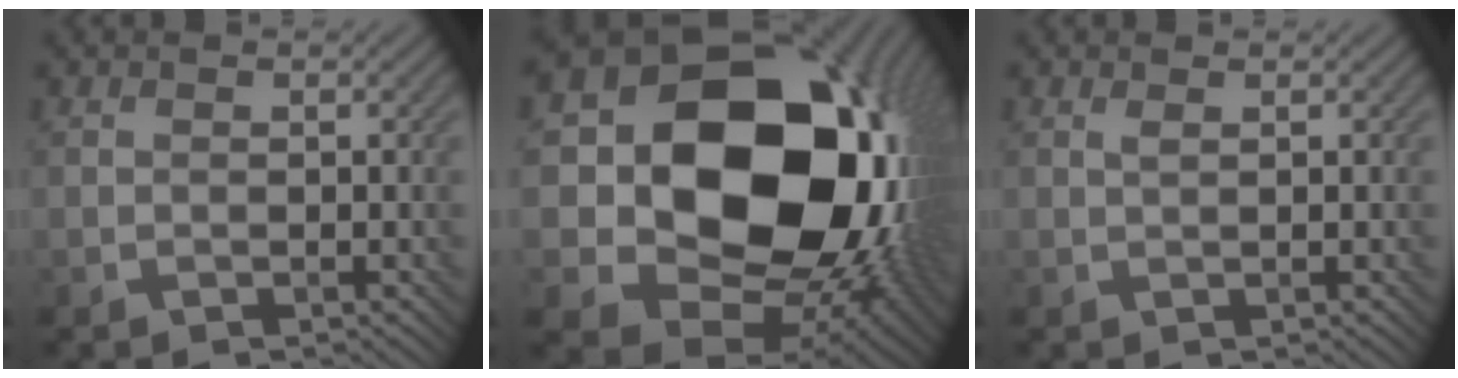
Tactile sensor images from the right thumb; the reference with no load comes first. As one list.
[{"total": 22.8, "force": [2.9, 18.3, 13.3], "torque": [-0.297, -0.039, 0.104]}, {"total": 0.8, "force": [0.4, 0.1, 0.7], "torque": [-0.016, 0.001, 0.008]}]